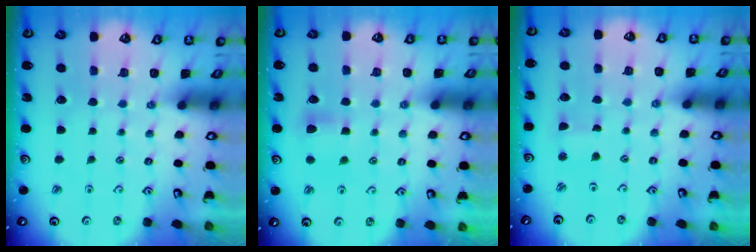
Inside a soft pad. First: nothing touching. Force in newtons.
{"total": 5.2, "press": 5.2, "slide": 0.6}
{"total": 1.4, "press": 1.3, "slide": 0.3}